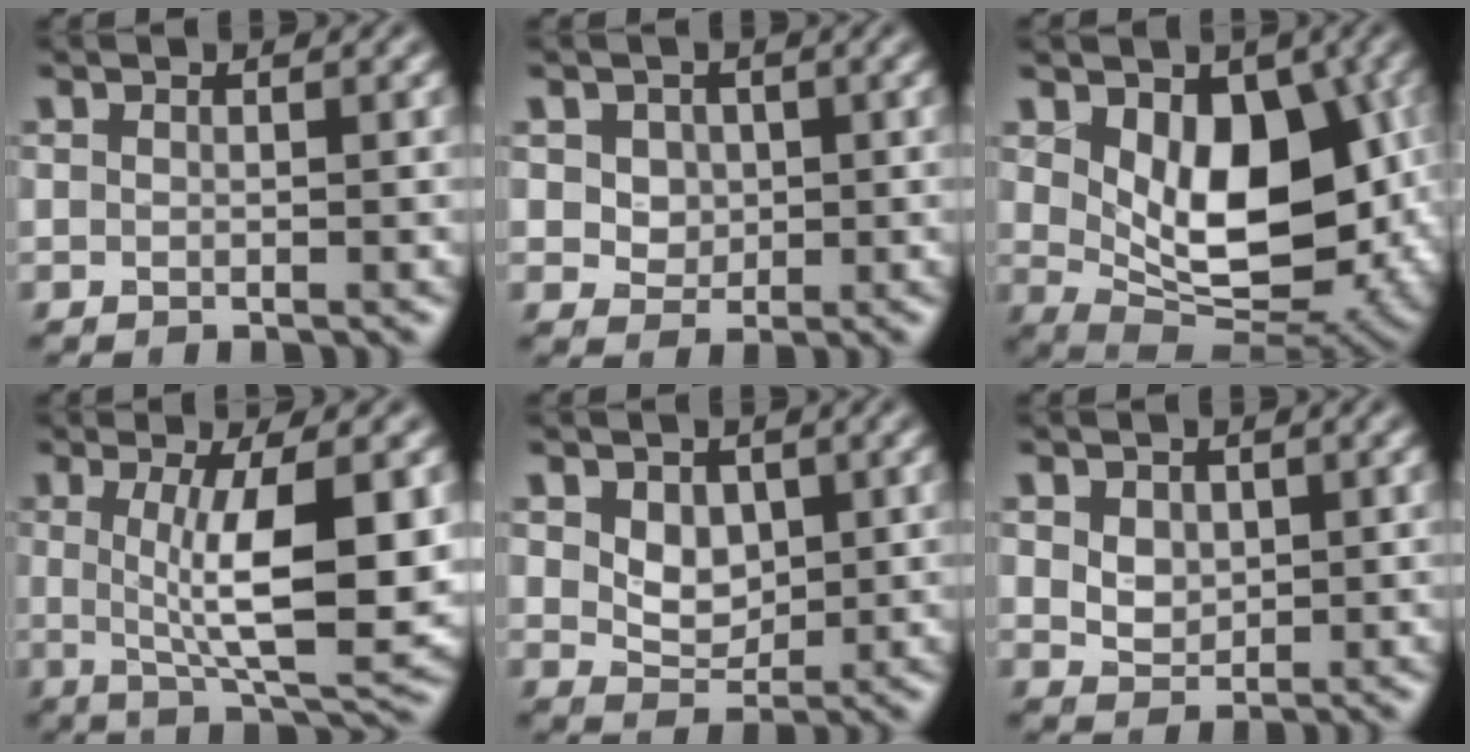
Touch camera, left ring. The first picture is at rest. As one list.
[{"total": 3.6, "force": [1.3, 2.9, 1.6], "torque": [-0.035, 0.007, 0.025]}, {"total": 9.9, "force": [1.2, 6.1, 7.7], "torque": [-0.124, -0.019, 0.027]}, {"total": 8.4, "force": [0.7, 2.0, 8.2], "torque": [-0.124, -0.012, 0.019]}, {"total": 2.7, "force": [0.9, 2.0, 1.6], "torque": [-0.033, -0.006, 0.017]}, {"total": 2.2, "force": [0.8, 1.7, 1.2], "torque": [-0.027, -0.001, 0.016]}]